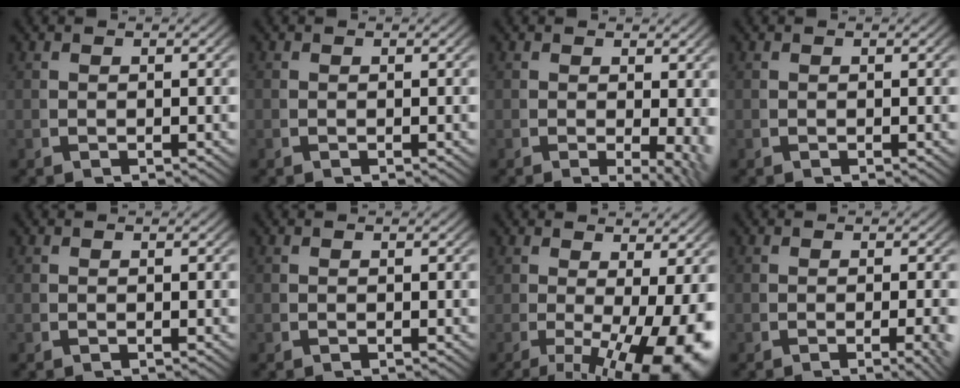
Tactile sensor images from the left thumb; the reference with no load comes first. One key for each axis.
{"total": 0.0}
{"total": 3.4, "fx": -0.4, "fy": 1.5, "fz": 3.0, "tx": -0.036, "ty": -0.023, "tz": 0.001}
{"total": 0.0}
{"total": 0.0}
{"total": 0.0}
{"total": 10.1, "fx": -2.2, "fy": 5.1, "fz": 8.4, "tx": -0.124, "ty": -0.044, "tz": -0.012}
{"total": 2.3, "fx": -0.7, "fy": 0.4, "fz": 2.2, "tx": -0.031, "ty": -0.001, "tz": -0.011}